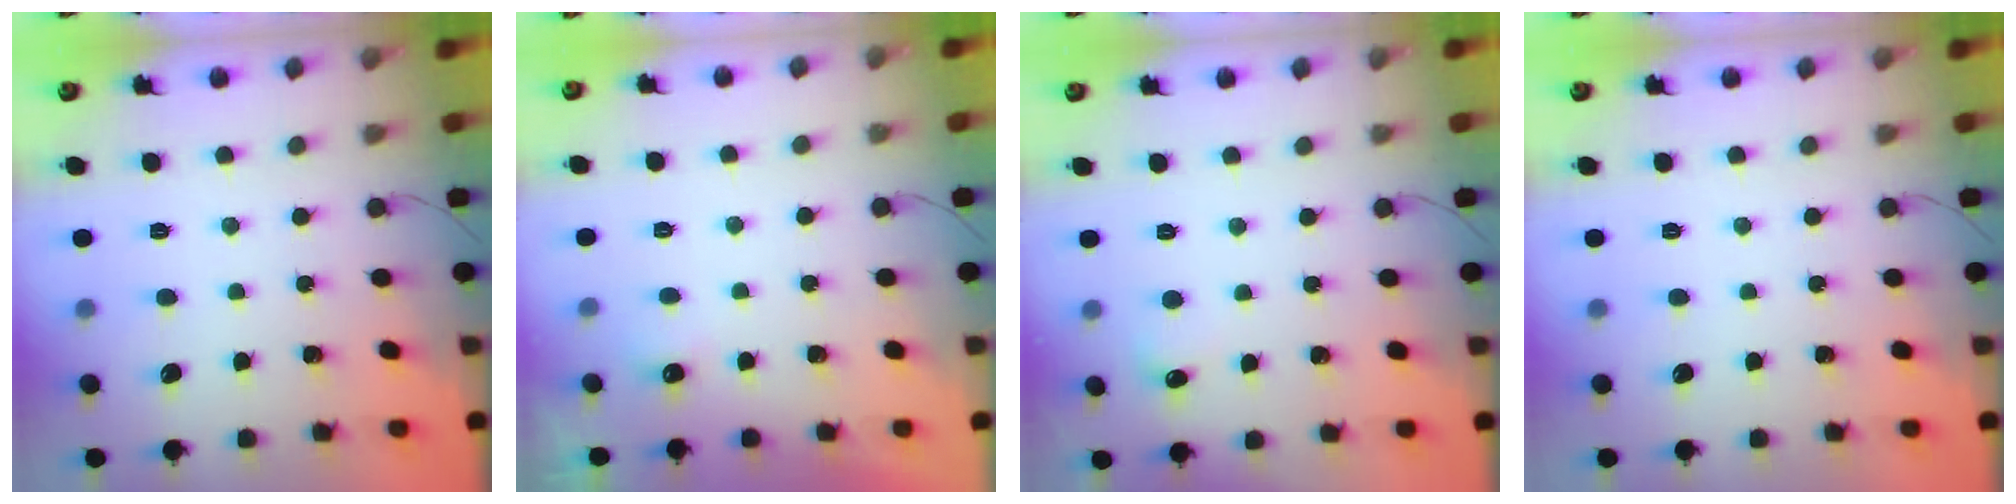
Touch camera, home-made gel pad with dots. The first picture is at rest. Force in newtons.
{"total": 3.2, "press": 1.2, "slide": 3.0}
{"total": 4.1, "press": 4.0, "slide": 1.1}
{"total": 0.0}